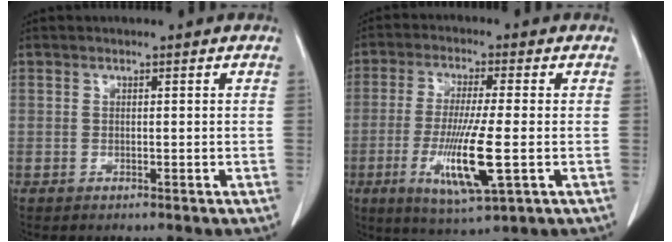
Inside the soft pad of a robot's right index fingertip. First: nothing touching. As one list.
[{"total": 11.2, "force": [-2.8, 0.8, 10.8], "torque": [-0.212, -0.025, -0.048]}]